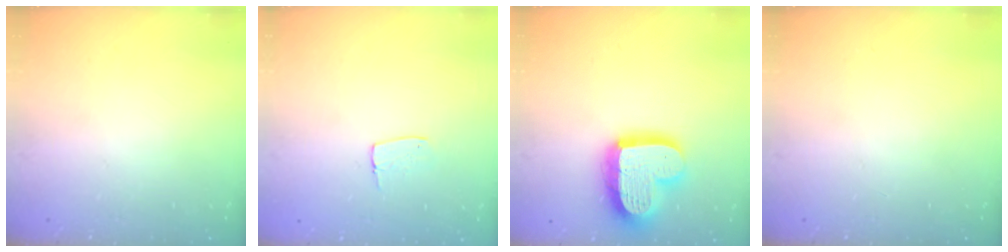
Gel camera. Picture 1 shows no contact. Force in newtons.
{"total": 5.5, "press": 5.5, "slide": 0.4}
{"total": 17.9, "press": 17.8, "slide": 1.7}
{"total": 0.0}